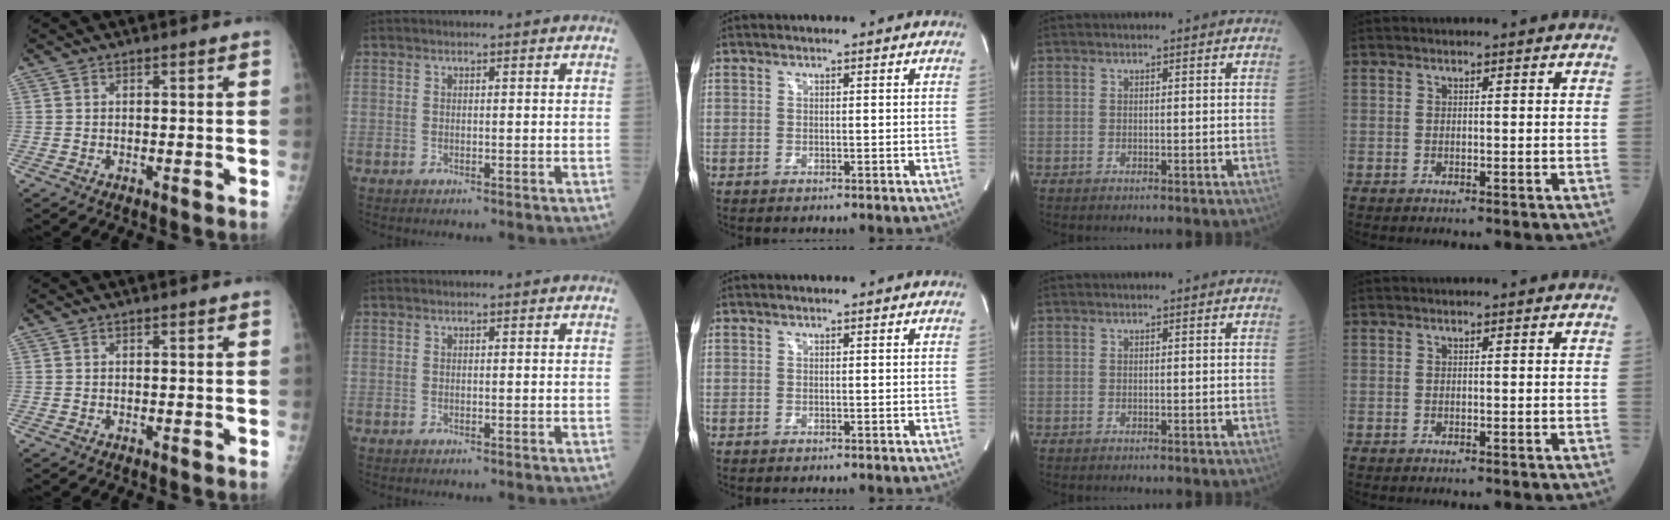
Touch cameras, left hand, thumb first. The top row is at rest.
{}